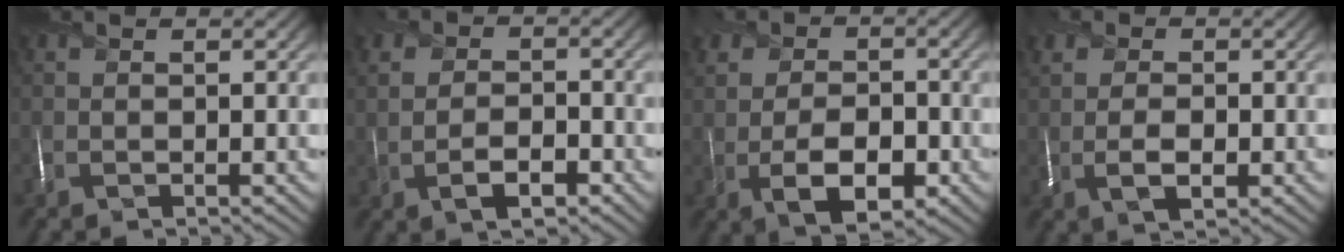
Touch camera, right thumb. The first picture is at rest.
{"total": 4.8, "force": [-1.5, 2.9, 3.5], "torque": [-0.060, -0.005, -0.033]}
{"total": 8.2, "force": [-2.0, 5.5, 5.8], "torque": [-0.083, -0.005, -0.044]}
{"total": 4.4, "force": [-0.4, 2.8, 3.4], "torque": [-0.065, 0.001, -0.013]}